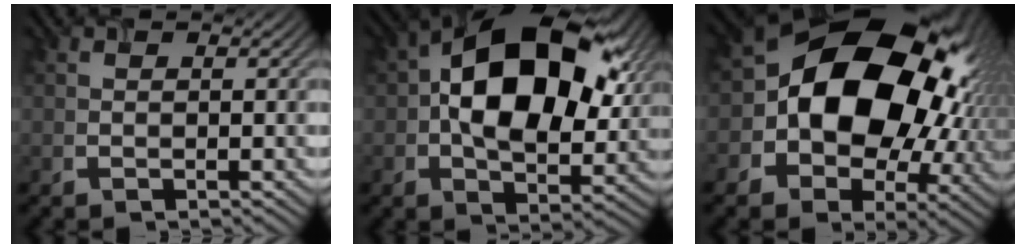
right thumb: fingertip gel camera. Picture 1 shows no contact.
{"total": 16.7, "force": [3.3, 10.1, 12.9], "torque": [-0.210, 0.010, 0.052]}
{"total": 18.2, "force": [1.2, 13.6, 12.0], "torque": [-0.198, -0.029, 0.030]}